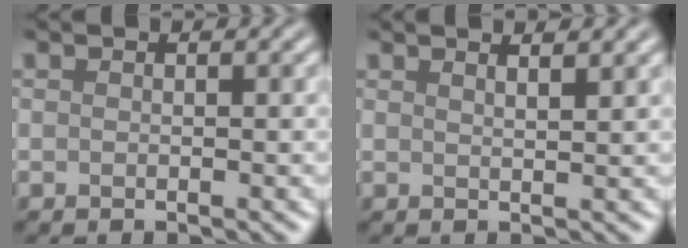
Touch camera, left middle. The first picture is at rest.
{"total": 1.9, "force": [1.6, 0.4, 0.9], "torque": [-0.005, 0.006, 0.008]}